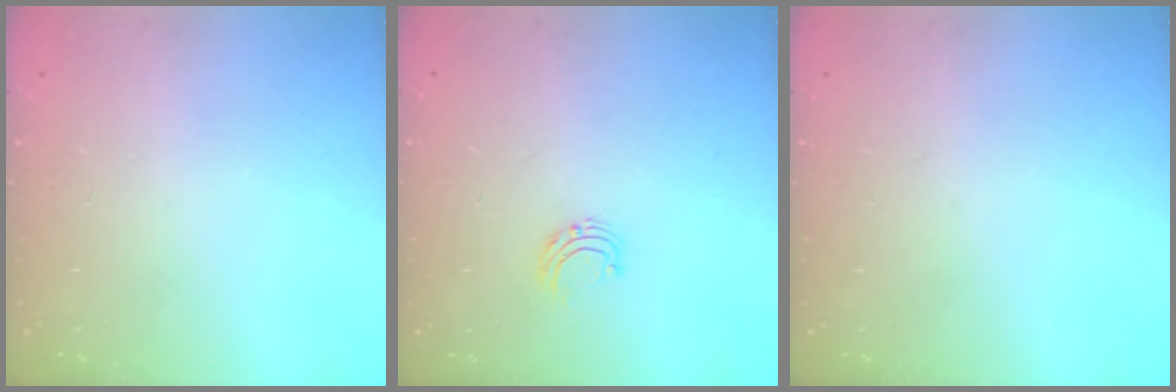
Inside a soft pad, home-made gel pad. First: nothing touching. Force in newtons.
{"total": 4.6, "press": 4.6, "slide": 0.5}
{"total": 0.0}